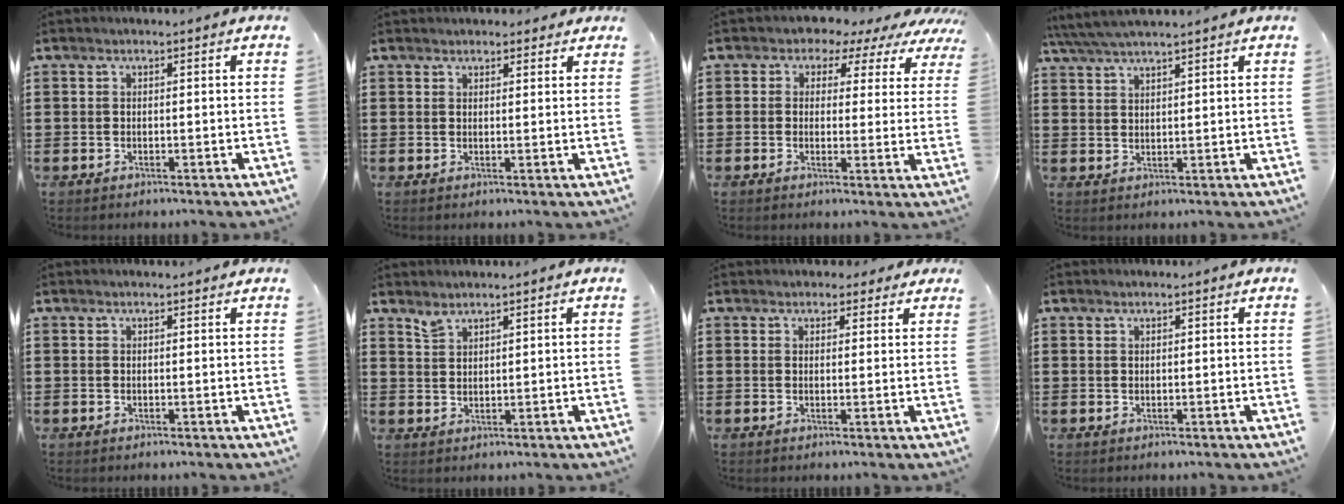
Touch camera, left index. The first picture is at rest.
{"total": 2.0, "force": [1.9, 0.7, 0.2], "torque": [0.000, 0.000, 0.034]}
{"total": 3.3, "force": [2.3, 2.2, 0.9], "torque": [-0.031, -0.015, 0.032]}
{"total": 3.8, "force": [3.5, -0.1, 1.5], "torque": [-0.039, -0.007, 0.063]}
{"total": 0.7, "force": [0.7, 0.0, 0.2], "torque": [-0.006, 0.000, 0.014]}
{"total": 2.2, "force": [2.1, 0.5, 0.5], "torque": [-0.014, 0.001, 0.041]}
{"total": 2.3, "force": [2.1, 1.0, 0.2], "torque": [-0.004, 0.000, 0.036]}
{"total": 0.7, "force": [0.7, 0.1, 0.2], "torque": [-0.005, -0.001, 0.014]}